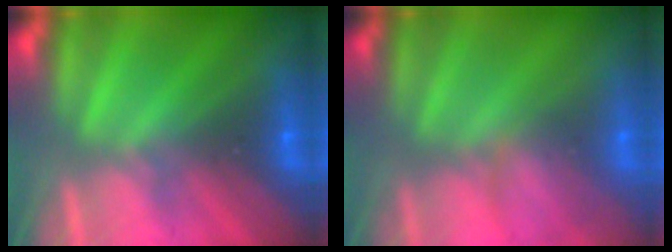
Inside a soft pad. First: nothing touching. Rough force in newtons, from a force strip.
{"total": 3.6}